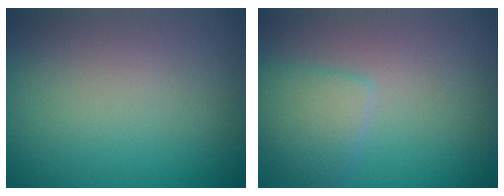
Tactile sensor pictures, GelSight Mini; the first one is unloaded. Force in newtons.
{"total": 2.3, "press": 2.3, "slide": 0.1}